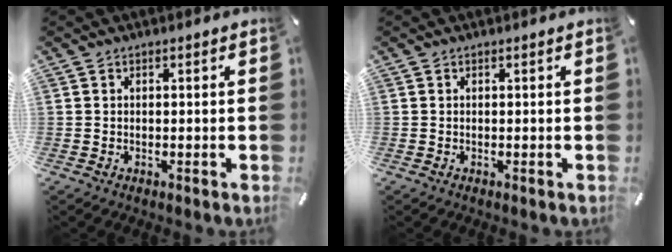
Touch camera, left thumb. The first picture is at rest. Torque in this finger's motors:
{"motor_torque": [0.62, -0.35, -0.07, 0.19, 0.00]}